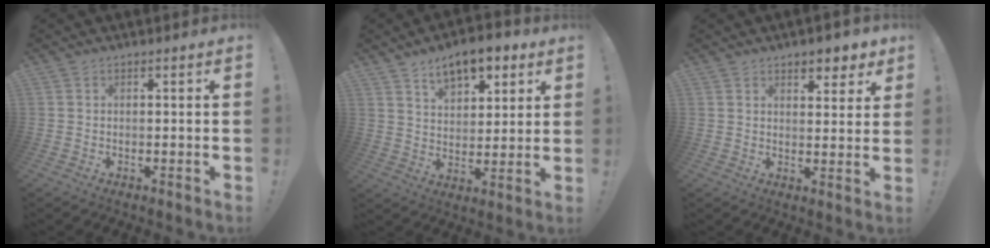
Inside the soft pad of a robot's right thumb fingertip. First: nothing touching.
{"total": 10.9, "force": [7.0, 5.9, 5.9], "torque": [-0.084, -0.034, 0.129]}
{"total": 5.5, "force": [4.4, 2.7, 2.1], "torque": [-0.011, -0.032, 0.076]}